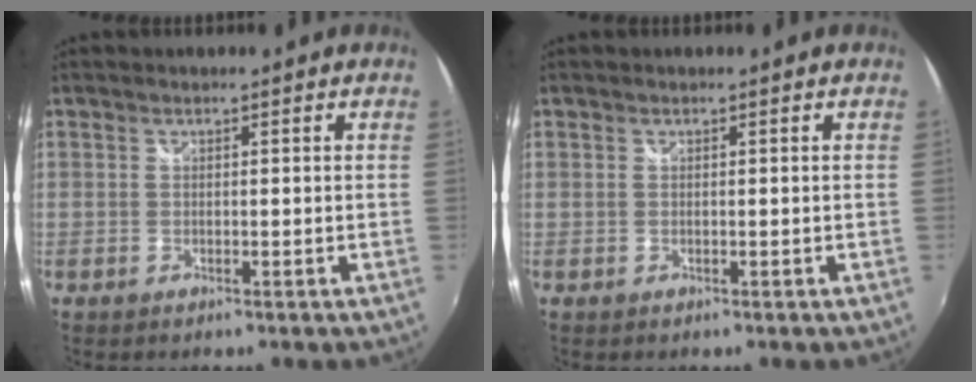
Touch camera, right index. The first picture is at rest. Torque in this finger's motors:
{"motor_torque": [0.00, 0.00, 0.00, 0.01]}